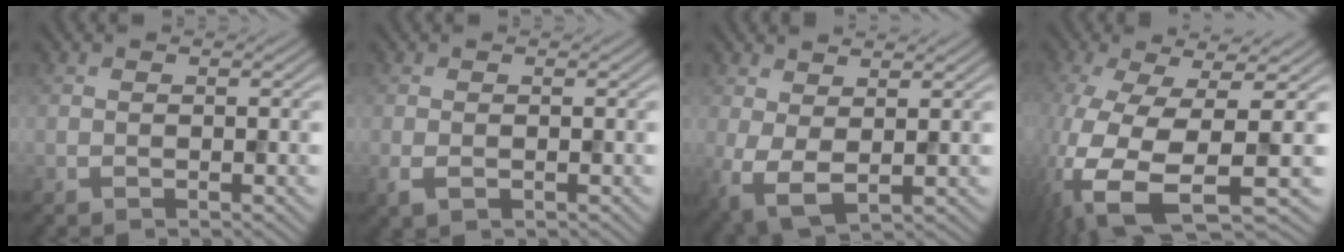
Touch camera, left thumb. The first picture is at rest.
{"total": 1.5, "force": [-0.5, 0.7, 1.3], "torque": [-0.032, -0.006, -0.008]}
{"total": 4.7, "force": [0.8, 2.3, 4.0], "torque": [-0.100, -0.004, 0.015]}
{"total": 13.0, "force": [-3.4, 4.6, 11.7], "torque": [-0.274, -0.032, -0.049]}